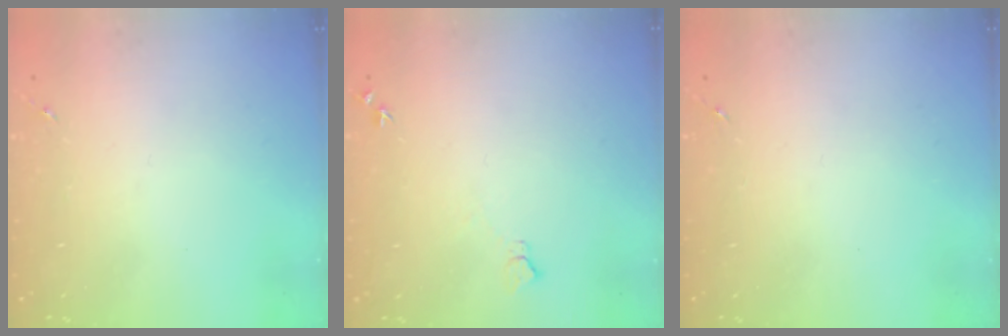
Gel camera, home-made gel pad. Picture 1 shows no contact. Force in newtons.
{"total": 5.5, "press": 5.5, "slide": 0.7}
{"total": 0.0}